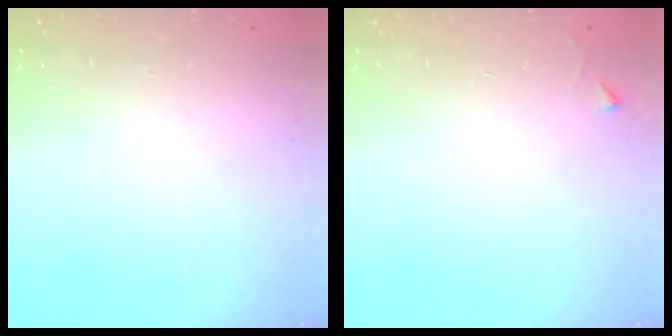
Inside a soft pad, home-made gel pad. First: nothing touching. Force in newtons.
{"total": 2.3, "press": 2.3, "slide": 0.4}